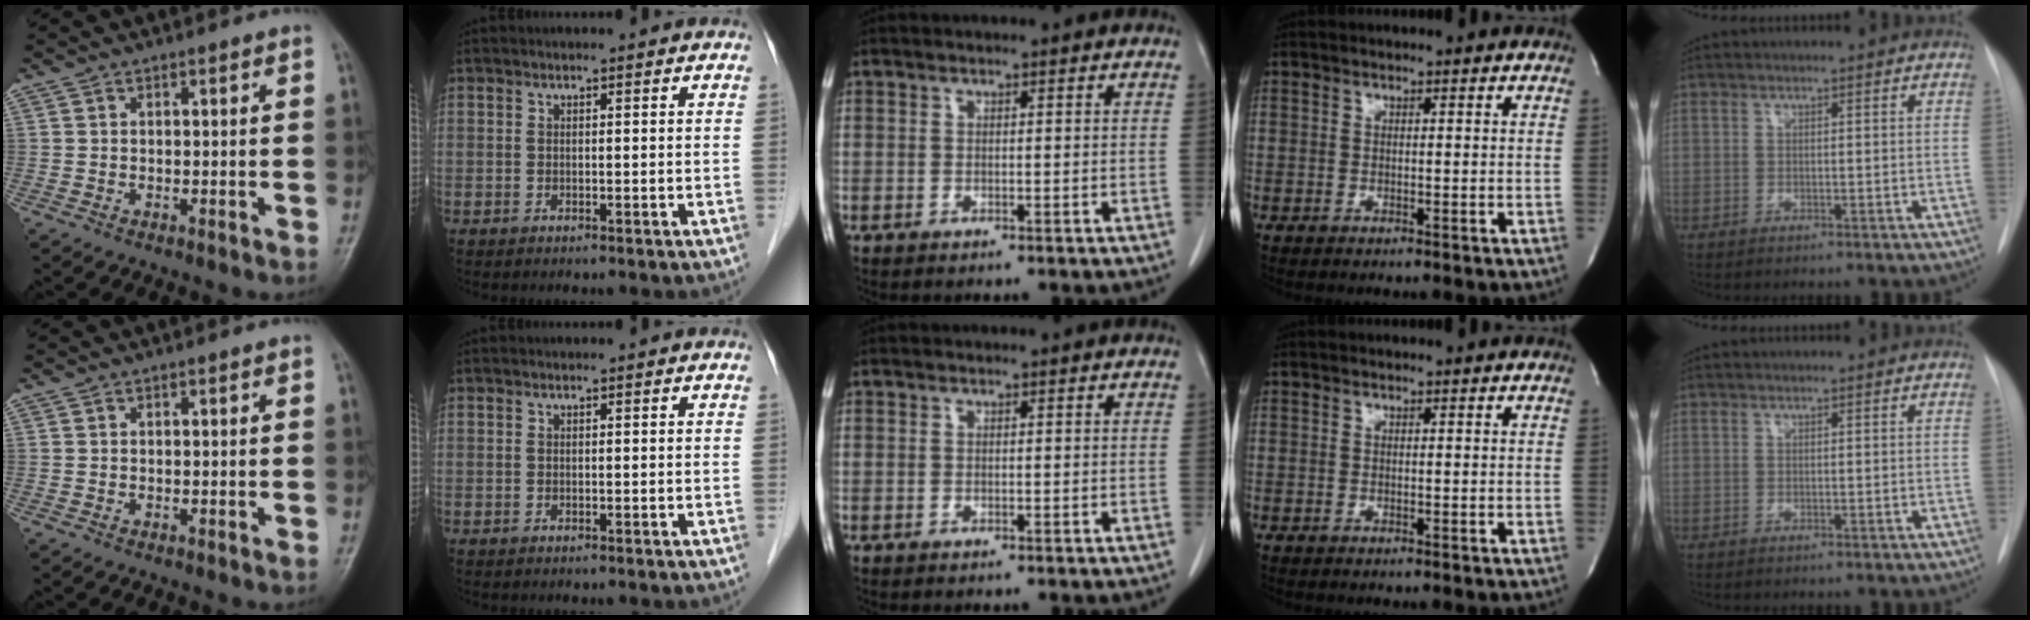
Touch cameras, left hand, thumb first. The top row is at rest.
{}